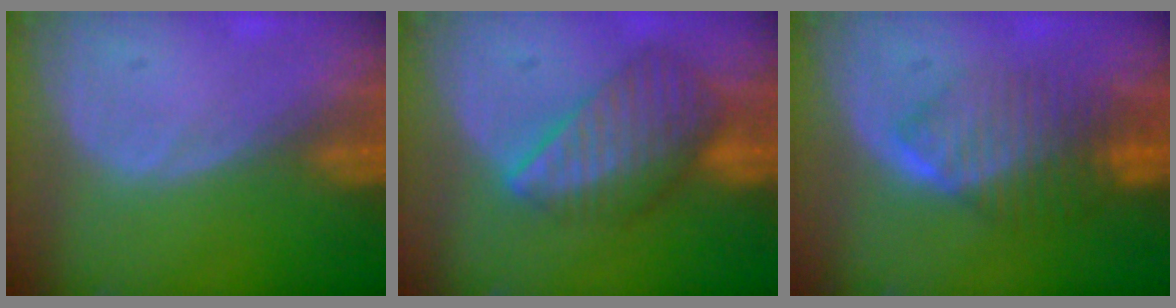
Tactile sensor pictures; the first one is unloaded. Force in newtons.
{"total": 8.2, "press": 7.3, "slide": 3.7}
{"total": 6.6, "press": 6.6, "slide": 0.2}